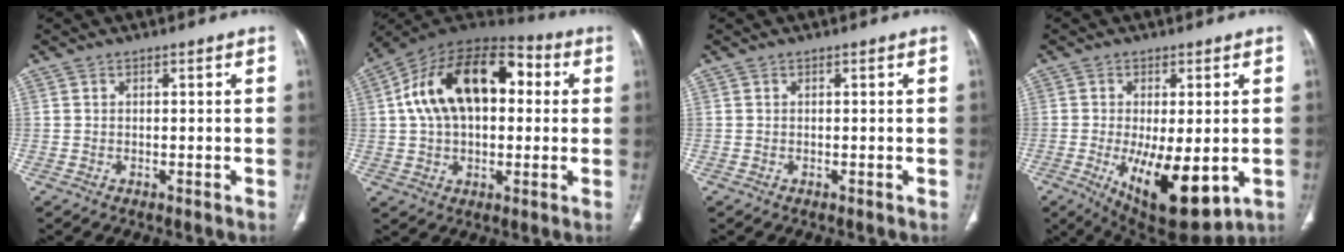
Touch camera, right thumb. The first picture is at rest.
{"total": 21.4, "force": [3.6, 13.0, 16.7], "torque": [-0.264, 0.035, 0.051]}
{"total": 0.0}
{"total": 14.9, "force": [-3.7, 6.1, 13.1], "torque": [-0.207, -0.024, -0.037]}